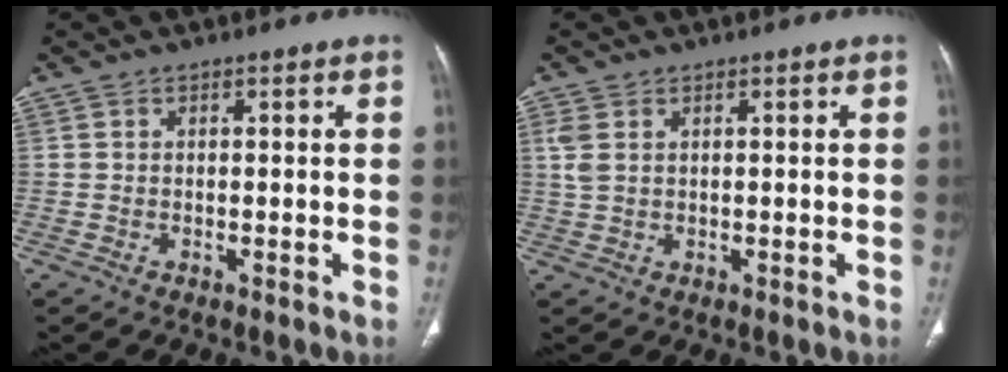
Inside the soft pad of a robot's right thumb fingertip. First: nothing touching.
{"total": 3.2, "force": [1.1, 1.9, 2.3], "torque": [-0.064, 0.005, 0.028]}